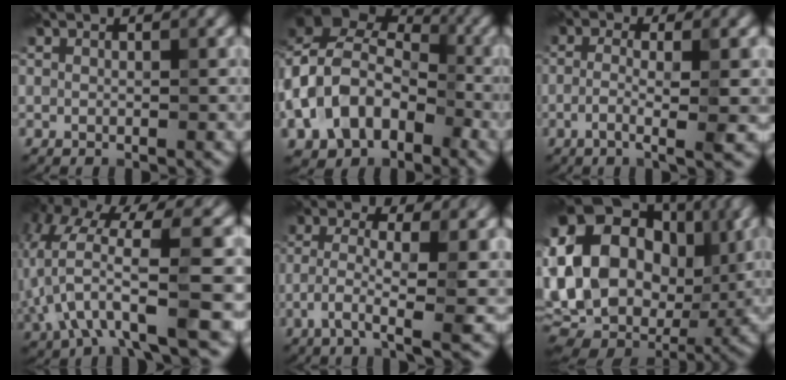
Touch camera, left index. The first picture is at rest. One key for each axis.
{"total": 13.6, "fx": -3.6, "fy": 10.3, "fz": 8.0, "tx": -0.169, "ty": -0.005, "tz": -0.065}
{"total": 5.4, "fx": -1.0, "fy": 1.1, "fz": 5.2, "tx": -0.087, "ty": -0.004, "tz": -0.022}
{"total": 10.1, "fx": -1.9, "fy": 3.3, "fz": 9.4, "tx": -0.186, "ty": 0.009, "tz": -0.040}
{"total": 6.3, "fx": -1.4, "fy": 1.6, "fz": 6.0, "tx": -0.108, "ty": 0.003, "tz": -0.030}
{"total": 22.2, "fx": 3.5, "fy": 17.2, "fz": 13.6, "tx": -0.283, "ty": 0.046, "tz": 0.042}